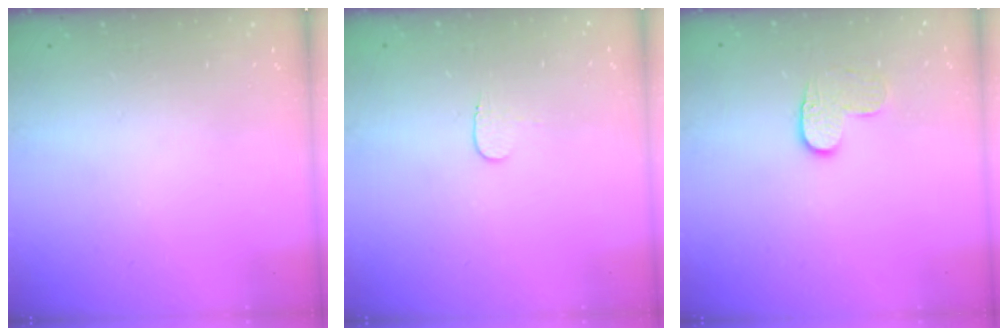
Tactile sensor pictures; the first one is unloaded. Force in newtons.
{"total": 3.8, "press": 3.7, "slide": 0.4}
{"total": 6.7, "press": 6.7, "slide": 0.5}